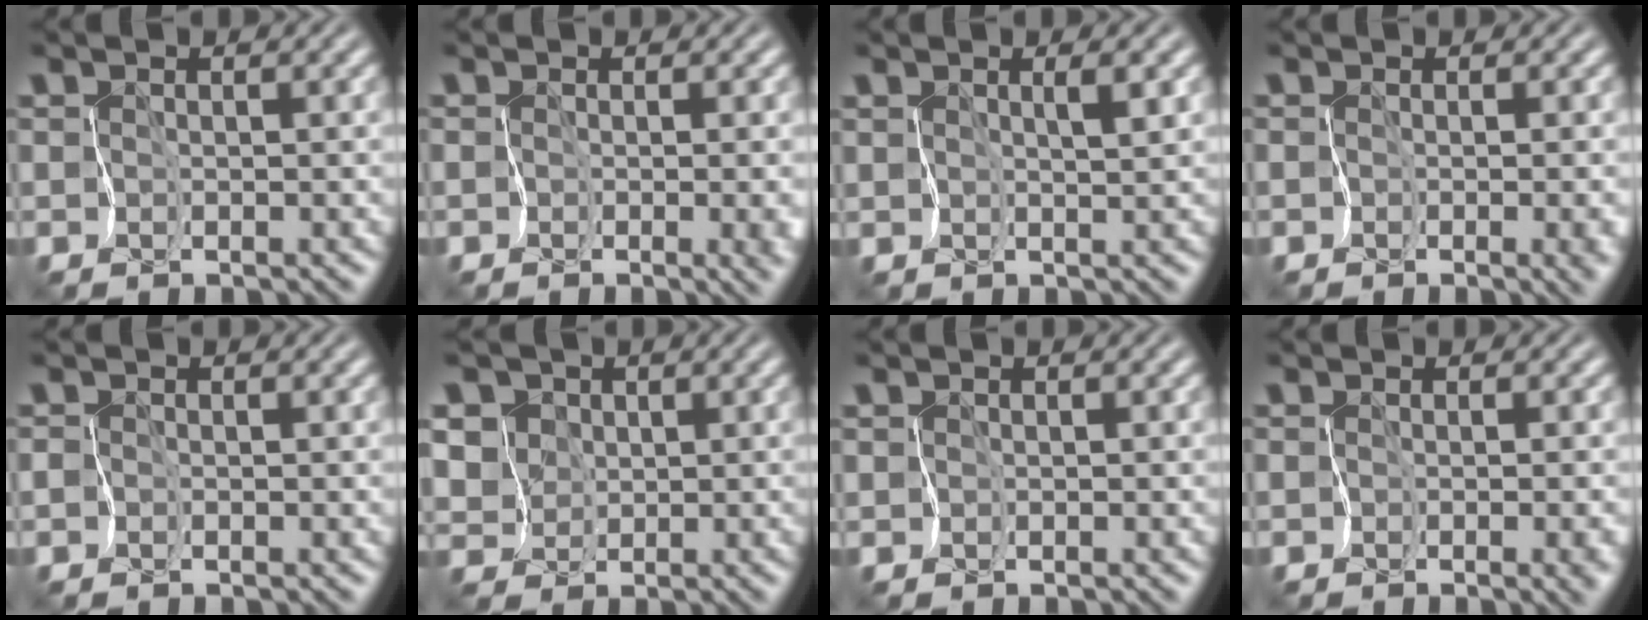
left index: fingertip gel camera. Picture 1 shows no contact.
{"total": 3.0, "force": [-0.8, 1.4, 2.5], "torque": [-0.020, -0.013, -0.006]}
{"total": 1.3, "force": [0.7, 0.1, 1.1], "torque": [-0.025, -0.004, 0.017]}
{"total": 2.8, "force": [-1.0, 1.3, 2.3], "torque": [-0.015, -0.013, -0.007]}
{"total": 0.7, "force": [-0.2, 0.7, 0.2], "torque": [0.008, 0.006, -0.013]}
{"total": 7.9, "force": [3.9, 6.1, 3.2], "torque": [-0.073, 0.028, 0.041]}
{"total": 0.6, "force": [0.3, 0.5, 0.1], "torque": [0.003, 0.004, 0.000]}
{"total": 2.8, "force": [-1.2, 1.3, 2.1], "torque": [-0.009, -0.011, -0.008]}